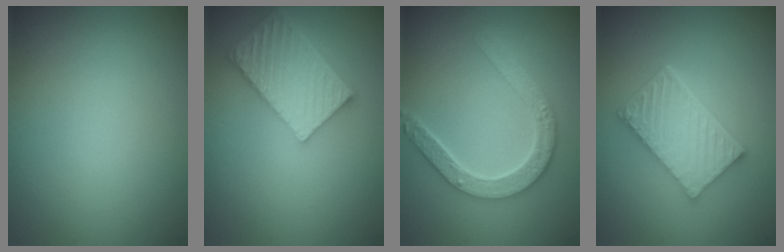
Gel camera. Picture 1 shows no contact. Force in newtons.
{"total": 5.5, "press": 4.6, "slide": 3.0}
{"total": 4.7, "press": 3.7, "slide": 2.9}
{"total": 5.5, "press": 4.3, "slide": 3.4}